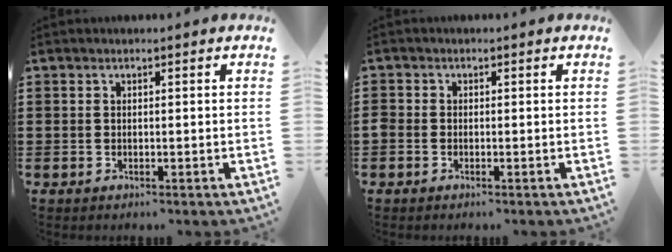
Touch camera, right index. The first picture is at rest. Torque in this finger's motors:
{"motor_torque": [0.06, -0.07, 0.02, 0.00]}